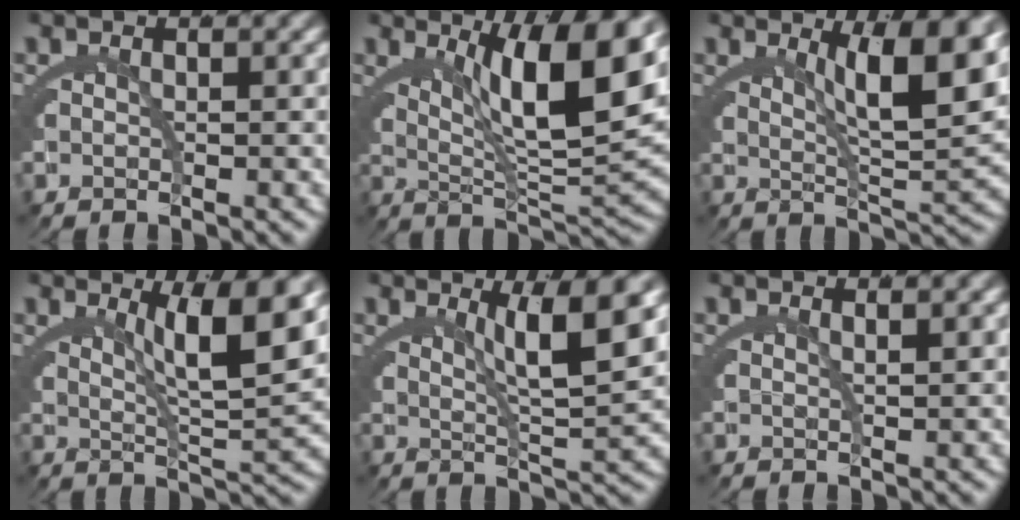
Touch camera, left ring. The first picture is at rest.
{"total": 10.4, "force": [3.2, 2.8, 9.5], "torque": [-0.132, 0.006, 0.053]}
{"total": 7.6, "force": [2.9, 1.4, 6.9], "torque": [-0.095, -0.003, 0.051]}
{"total": 6.9, "force": [2.7, 1.0, 6.2], "torque": [-0.090, -0.001, 0.048]}
{"total": 5.9, "force": [2.4, 0.7, 5.3], "torque": [-0.078, -0.003, 0.044]}
{"total": 1.1, "force": [0.9, 0.1, 0.6], "torque": [-0.012, -0.002, 0.019]}